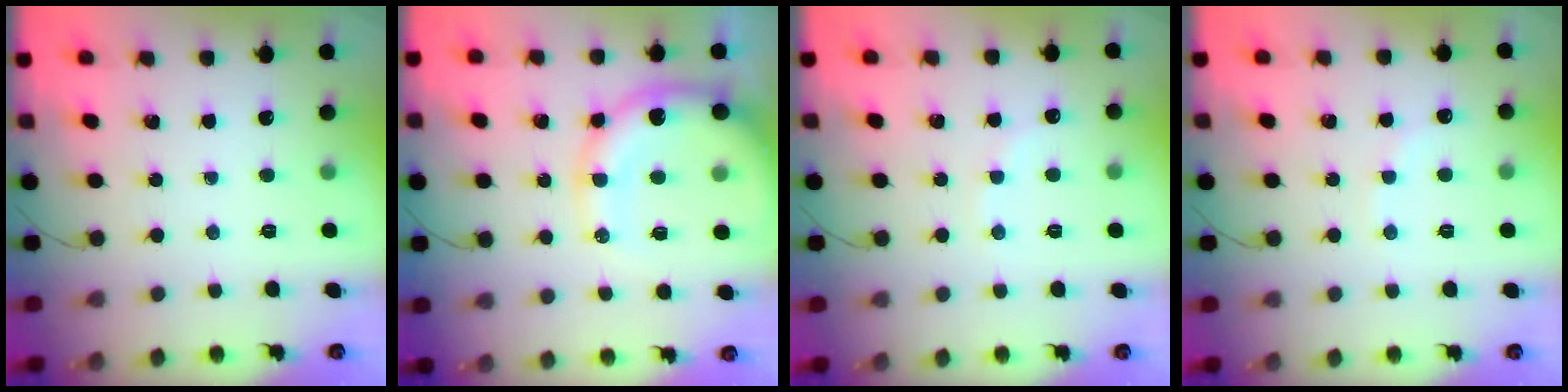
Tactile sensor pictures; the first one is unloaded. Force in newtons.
{"total": 15.3, "press": 15.0, "slide": 3.0}
{"total": 5.9, "press": 5.7, "slide": 1.4}
{"total": 5.9, "press": 5.7, "slide": 1.4}